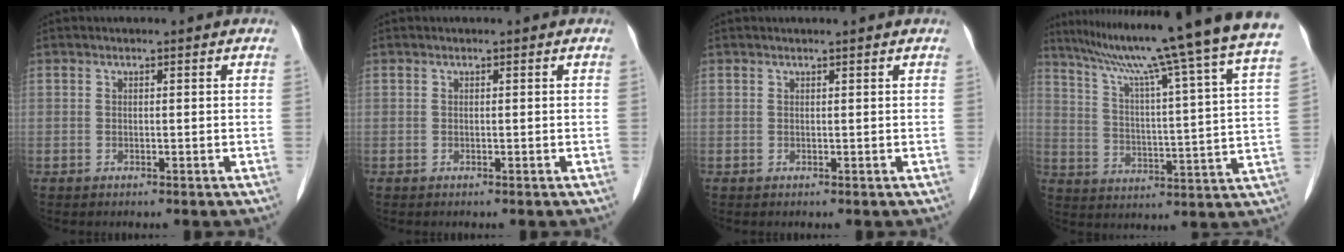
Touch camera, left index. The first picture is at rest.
{"total": 0.0}
{"total": 1.0, "force": [0.9, -0.2, 0.4], "torque": [-0.011, 0.003, 0.018]}
{"total": 26.1, "force": [21.9, -2.1, 14.0], "torque": [-0.227, -0.051, 0.295]}